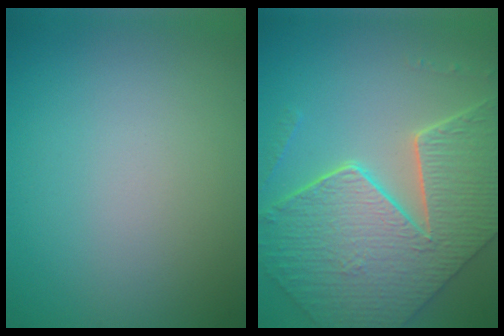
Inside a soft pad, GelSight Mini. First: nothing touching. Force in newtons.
{"total": 9.6, "press": 7.1, "slide": 6.5}